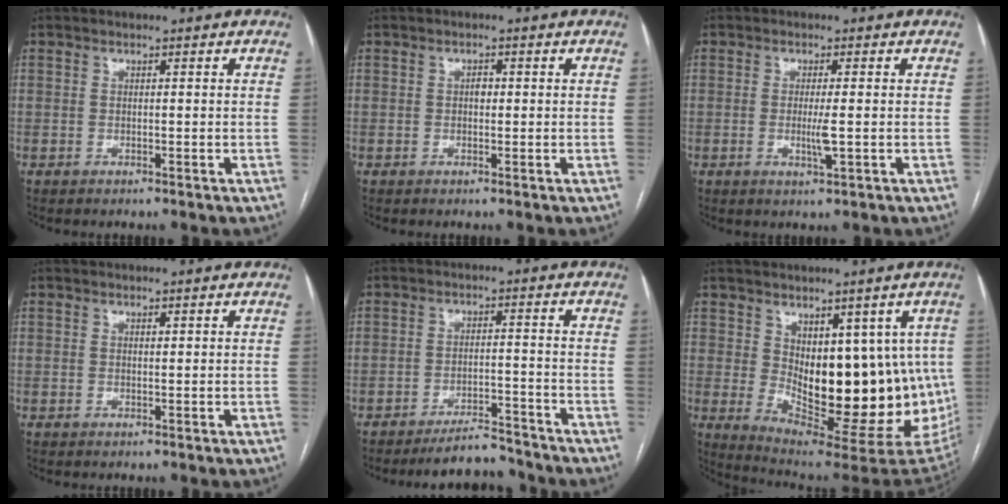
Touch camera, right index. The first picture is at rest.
{"total": 1.1, "force": [0.1, 0.7, 0.8], "torque": [-0.012, 0.003, 0.000]}
{"total": 3.1, "force": [-0.4, 0.1, 3.0], "torque": [-0.059, -0.006, -0.006]}
{"total": 0.5, "force": [0.3, 0.2, 0.4], "torque": [-0.010, -0.002, 0.005]}
{"total": 6.1, "force": [-5.9, 1.1, 1.0], "torque": [-0.009, 0.003, -0.093]}
{"total": 17.6, "force": [0.0, 7.4, 16.0], "torque": [-0.189, -0.007, 0.026]}